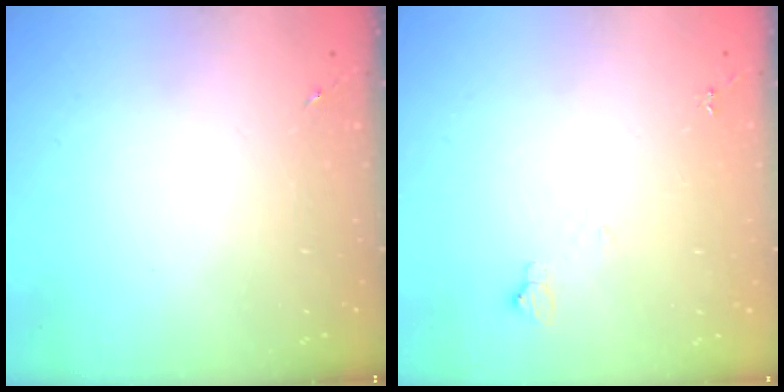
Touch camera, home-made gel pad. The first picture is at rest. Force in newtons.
{"total": 4.9, "press": 4.8, "slide": 0.7}